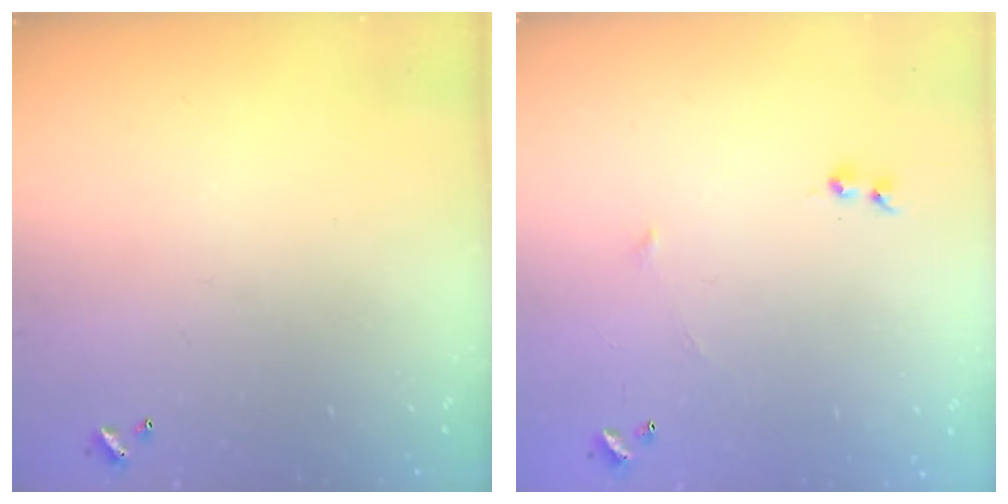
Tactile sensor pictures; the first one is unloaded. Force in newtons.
{"total": 6.1, "press": 6.0, "slide": 0.9}